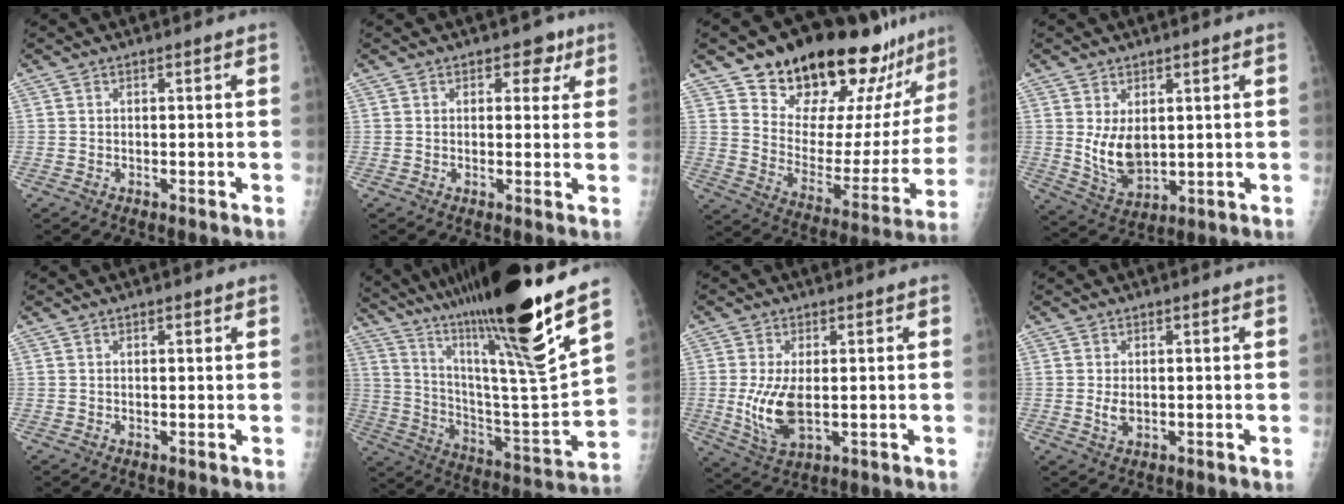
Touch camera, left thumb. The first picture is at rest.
{"total": 4.3, "force": [2.2, 3.0, 2.3], "torque": [0.004, -0.006, 0.023]}
{"total": 25.8, "force": [21.1, 9.5, 11.5], "torque": [-0.128, -0.121, 0.299]}
{"total": 7.8, "force": [1.4, 4.8, 6.0], "torque": [-0.093, -0.022, 0.043]}
{"total": 1.1, "force": [0.6, 0.5, 0.8], "torque": [-0.009, 0.000, 0.007]}
{"total": 30.9, "force": [22.4, 1.9, 21.2], "torque": [-0.343, -0.106, 0.373]}
{"total": 8.8, "force": [-0.4, 4.3, 7.7], "torque": [-0.156, -0.014, 0.003]}
{"total": 2.7, "force": [0.0, 1.6, 2.2], "torque": [-0.041, -0.005, 0.005]}